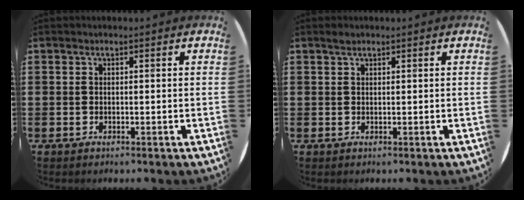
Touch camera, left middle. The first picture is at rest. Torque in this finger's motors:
{"motor_torque": [0.49, -0.09, -0.12, -0.04]}